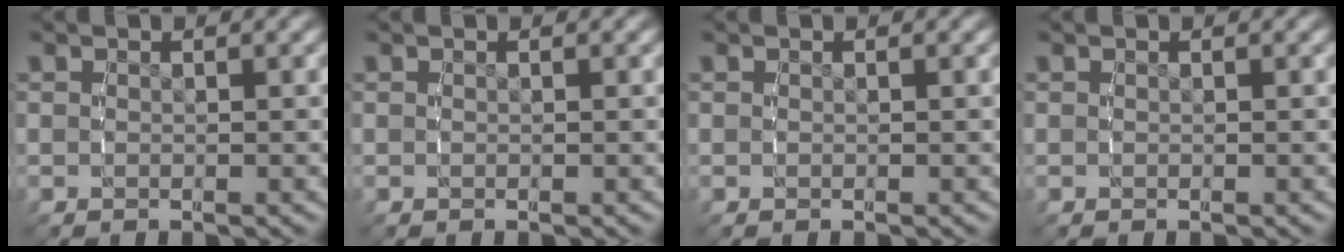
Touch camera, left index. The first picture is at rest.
{"total": 0.0}
{"total": 0.0}
{"total": 0.0}